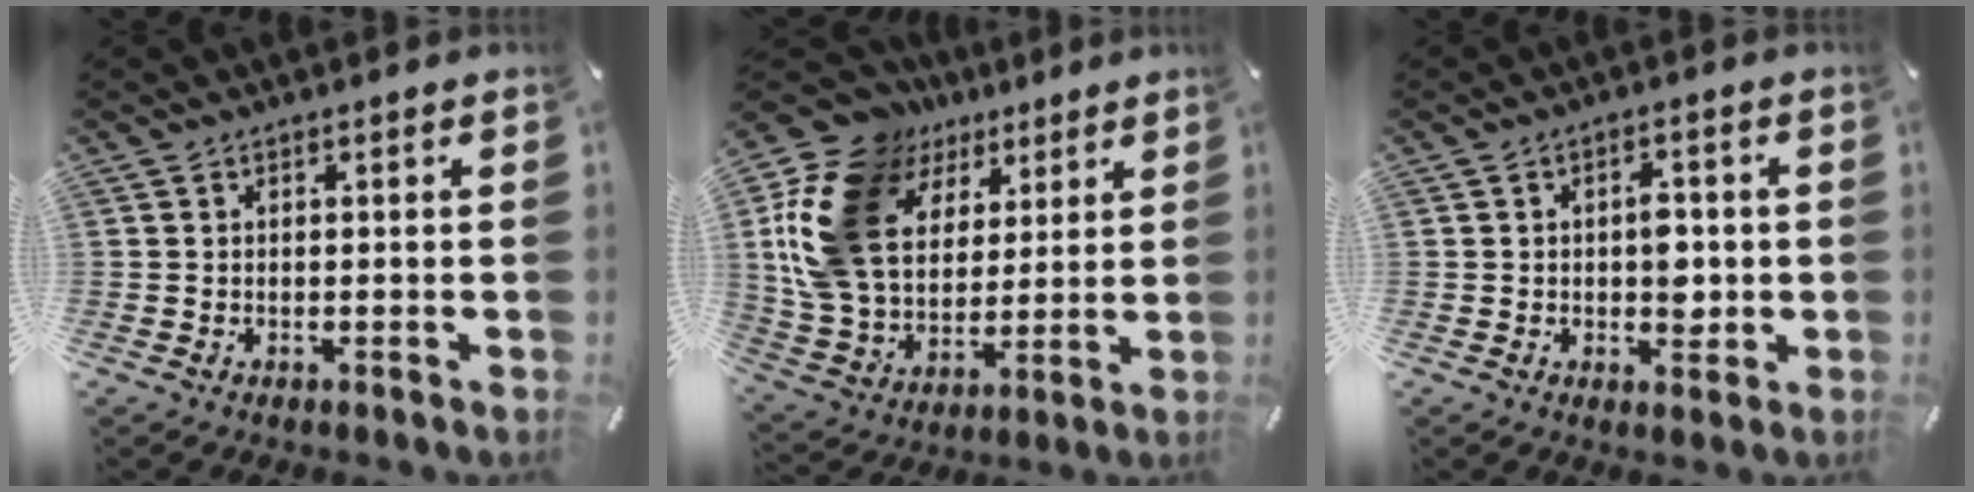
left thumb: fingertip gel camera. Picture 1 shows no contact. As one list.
[{"total": 18.8, "force": [6.9, 14.6, 9.7], "torque": [-0.211, -0.027, 0.127]}, {"total": 5.8, "force": [-0.1, 3.6, 4.5], "torque": [-0.052, -0.003, -0.007]}]